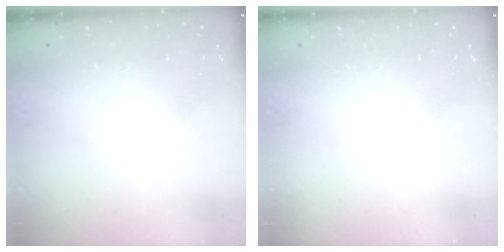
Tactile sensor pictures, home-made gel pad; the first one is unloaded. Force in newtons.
{"total": 0.0}